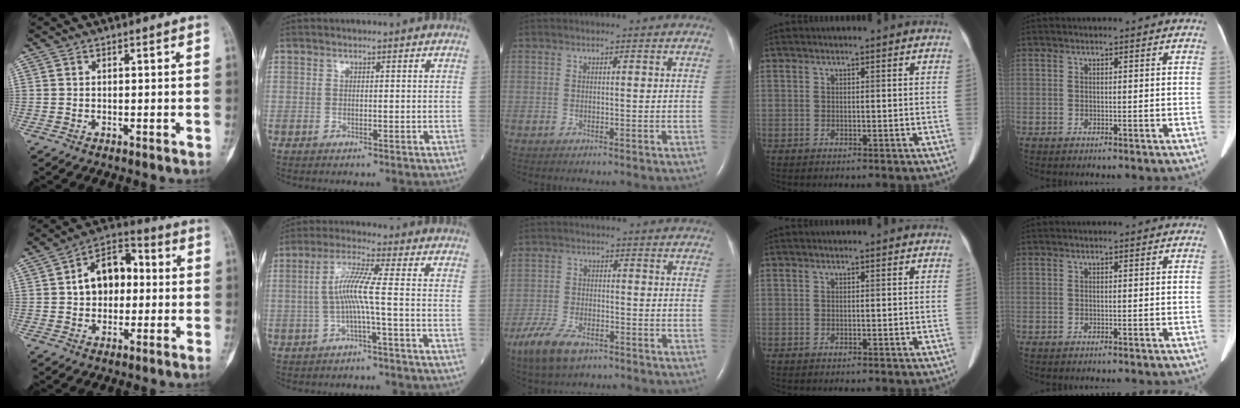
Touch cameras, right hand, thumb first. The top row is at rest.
{"thumb": {"total": 11.2, "force": [0.9, 7.7, 8.0], "torque": [-0.100, 0.029, 0.005]}, "index": {"total": 6.0, "force": [-0.8, -0.6, 5.9], "torque": [-0.122, 0.015, -0.016]}, "middle": {"total": 7.9, "force": [-5.2, 3.2, 4.9], "torque": [-0.106, -0.011, -0.093]}}